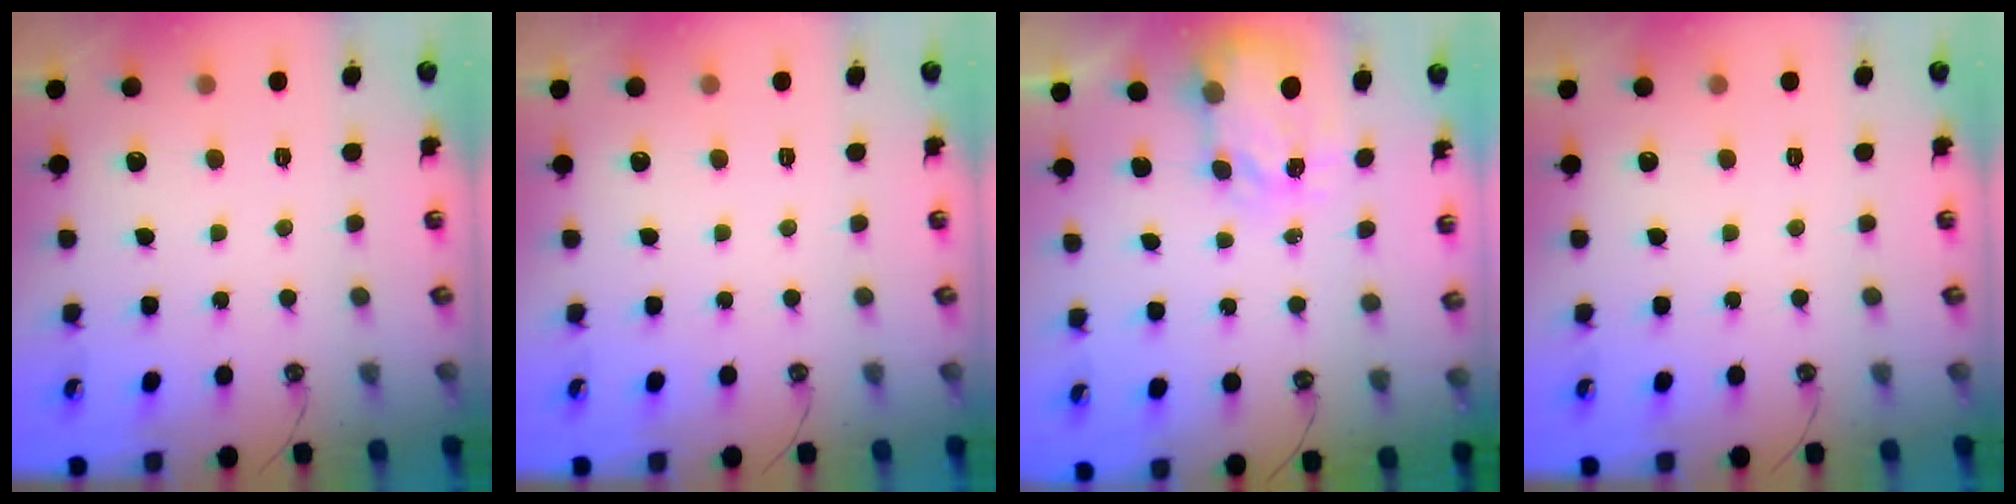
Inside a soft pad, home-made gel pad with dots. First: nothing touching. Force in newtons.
{"total": 0.0}
{"total": 4.0, "press": 3.9, "slide": 0.5}
{"total": 0.0}